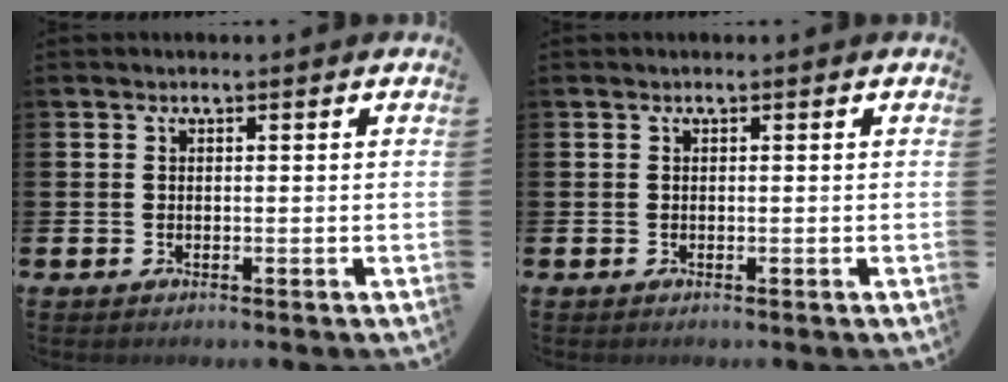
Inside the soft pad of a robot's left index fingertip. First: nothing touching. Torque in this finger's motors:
{"motor_torque": [-0.12, 0.11, 0.01, 0.01]}